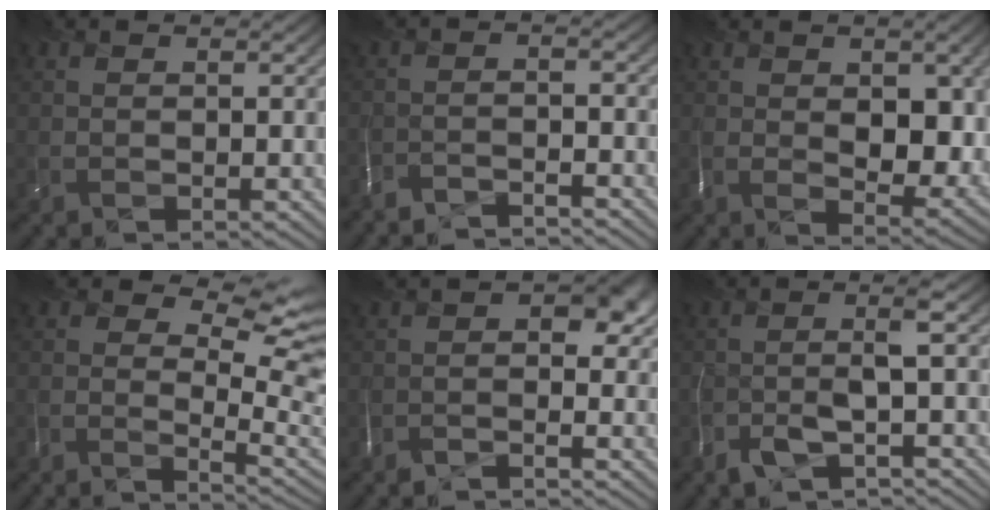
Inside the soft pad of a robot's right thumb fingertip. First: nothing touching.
{"total": 4.5, "force": [-4.5, -0.6, 0.2], "torque": [0.006, -0.003, -0.084]}
{"total": 8.5, "force": [0.3, 4.8, 7.0], "torque": [-0.108, -0.018, 0.021]}
{"total": 9.3, "force": [1.6, 4.1, 8.2], "torque": [-0.132, -0.008, 0.034]}
{"total": 2.6, "force": [-2.1, 0.4, 1.3], "torque": [-0.012, -0.003, -0.045]}
{"total": 3.2, "force": [-2.4, -0.5, 2.0], "torque": [-0.023, 0.009, -0.059]}